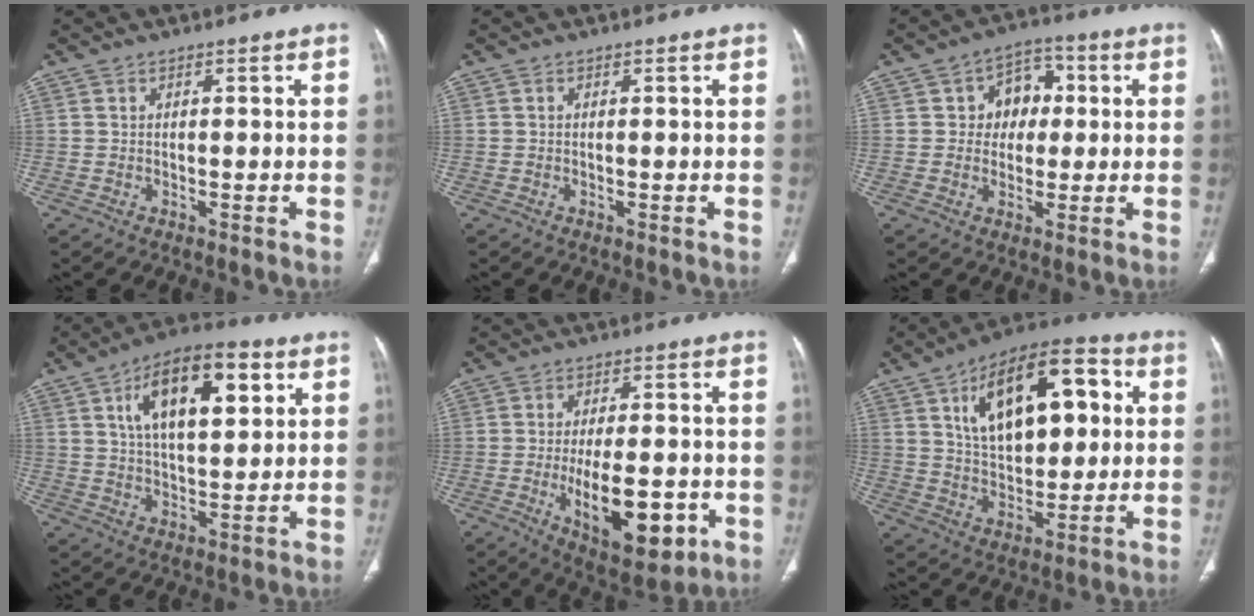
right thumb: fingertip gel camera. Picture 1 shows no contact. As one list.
[{"total": 0.0}, {"total": 8.1, "force": [1.1, 6.5, 4.6], "torque": [-0.020, 0.011, 0.011]}, {"total": 17.3, "force": [6.4, 7.9, 13.9], "torque": [-0.199, -0.004, 0.104]}, {"total": 15.0, "force": [-4.2, 6.7, 12.7], "torque": [-0.177, 0.004, -0.048]}, {"total": 21.3, "force": [6.1, 11.1, 17.1], "torque": [-0.229, 0.006, 0.096]}]